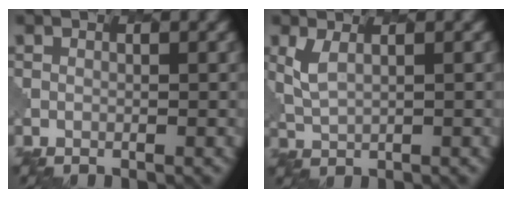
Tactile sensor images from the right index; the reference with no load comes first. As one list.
[{"total": 1.9, "force": [1.2, 0.7, 1.3], "torque": [-0.036, -0.005, 0.028]}]